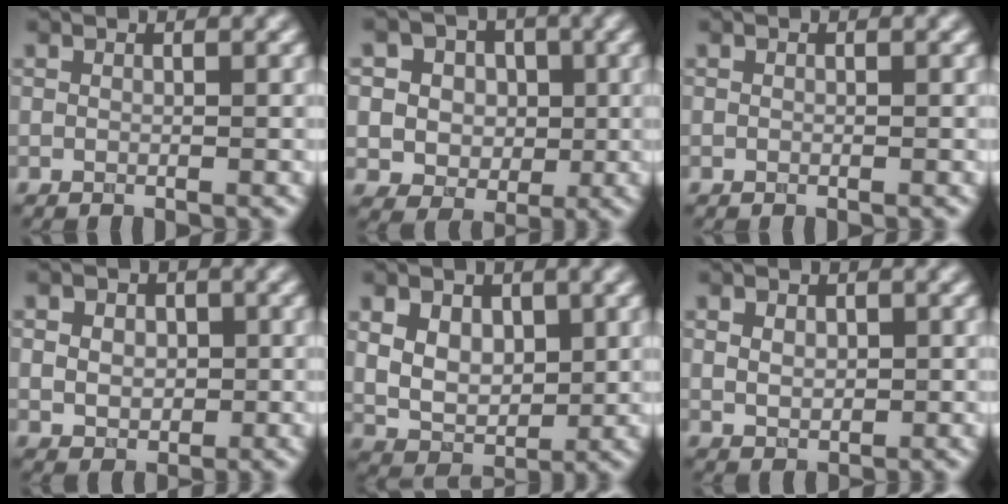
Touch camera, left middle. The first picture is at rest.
{"total": 7.3, "force": [2.1, 6.5, 2.7], "torque": [-0.056, 0.018, 0.032]}
{"total": 0.0}
{"total": 4.5, "force": [1.0, 3.6, 2.5], "torque": [-0.034, 0.020, -0.003]}
{"total": 5.9, "force": [1.6, 4.3, 3.8], "torque": [-0.067, 0.009, 0.022]}
{"total": 2.0, "force": [0.4, 1.5, 1.3], "torque": [-0.020, 0.001, 0.007]}